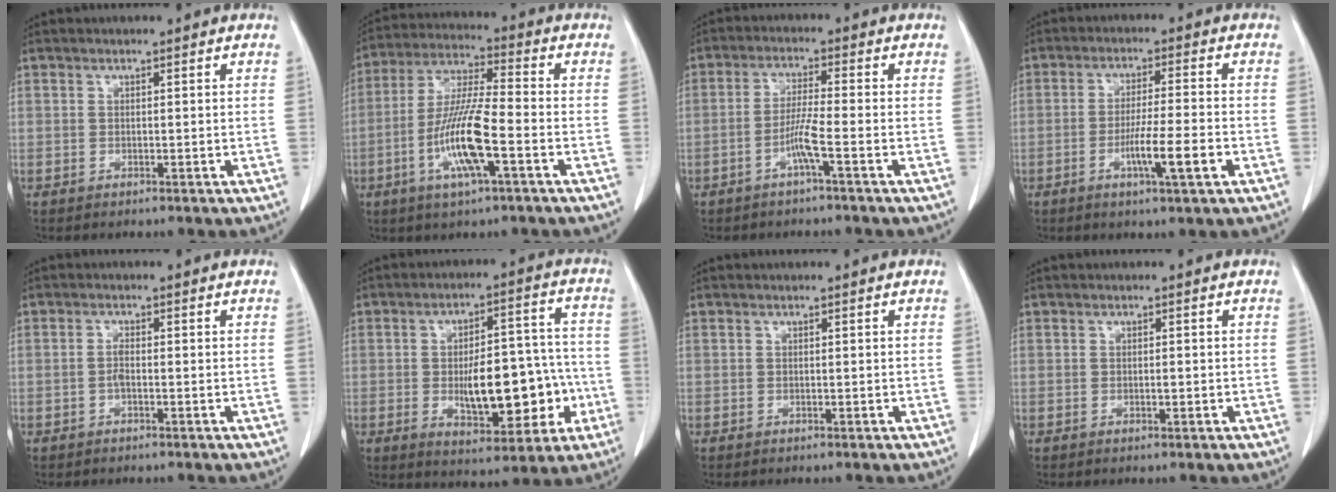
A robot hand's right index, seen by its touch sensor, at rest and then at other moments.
{"total": 12.3, "force": [-4.0, 1.3, 11.6], "torque": [-0.234, -0.007, -0.078]}
{"total": 4.4, "force": [-2.0, -0.5, 3.9], "torque": [-0.081, 0.003, -0.041]}
{"total": 7.6, "force": [-2.8, -0.1, 7.1], "torque": [-0.119, -0.011, -0.049]}
{"total": 1.3, "force": [-0.4, 0.3, 1.2], "torque": [-0.024, 0.002, -0.010]}
{"total": 14.1, "force": [-2.7, 5.8, 12.6], "torque": [-0.185, 0.022, -0.028]}
{"total": 0.0}
{"total": 0.9, "force": [-0.1, 0.2, 0.8], "torque": [-0.016, -0.001, -0.001]}